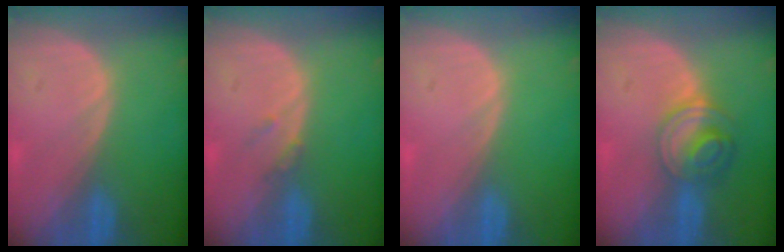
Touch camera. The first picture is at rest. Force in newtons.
{"total": 1.2, "press": 1.2, "slide": 0.3}
{"total": 0.0}
{"total": 6.2, "press": 5.4, "slide": 3.0}